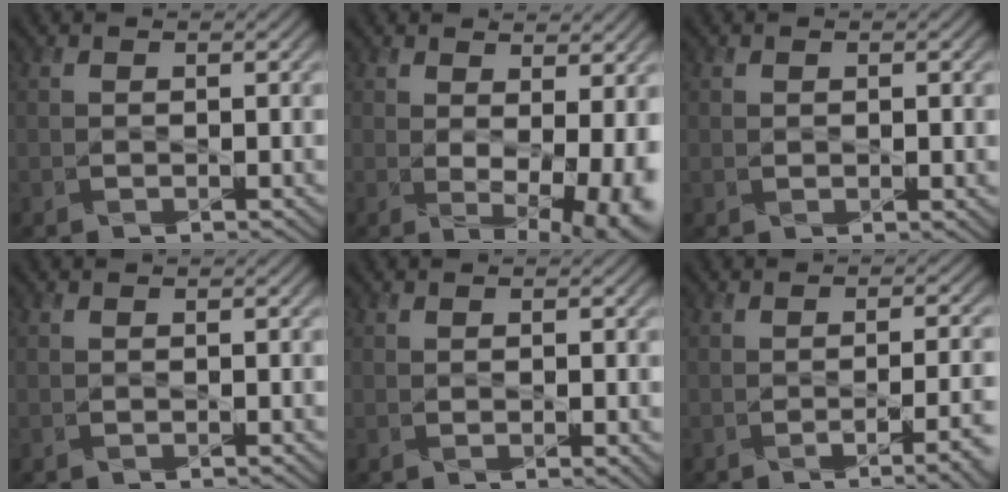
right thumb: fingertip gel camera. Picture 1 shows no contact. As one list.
[{"total": 9.7, "force": [-0.2, 4.3, 8.7], "torque": [-0.099, -0.014, 0.024]}, {"total": 1.1, "force": [0.2, 0.6, 0.9], "torque": [-0.014, -0.002, 0.010]}, {"total": 0.0}, {"total": 1.3, "force": [0.2, 0.4, 1.2], "torque": [-0.019, -0.004, 0.008]}, {"total": 6.2, "force": [-2.2, 1.9, 5.5], "torque": [-0.063, -0.010, -0.023]}]